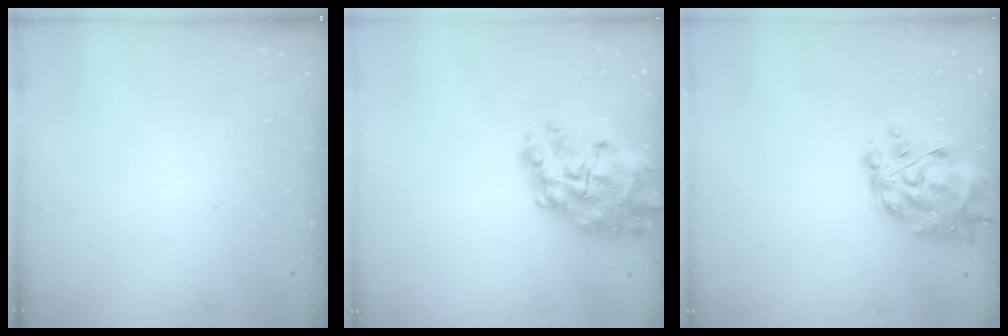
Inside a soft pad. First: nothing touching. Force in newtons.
{"total": 14.9, "press": 14.1, "slide": 4.7}
{"total": 12.9, "press": 12.3, "slide": 4.1}